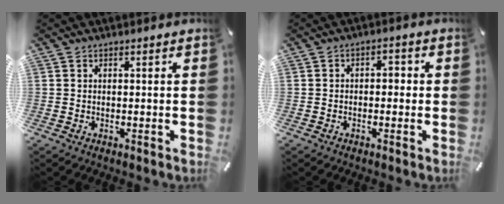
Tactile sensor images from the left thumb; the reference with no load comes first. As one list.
[{"total": 2.4, "force": [-0.8, 1.4, 1.8], "torque": [-0.034, 0.011, -0.018]}]